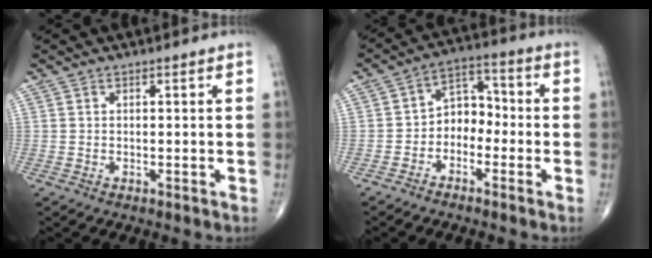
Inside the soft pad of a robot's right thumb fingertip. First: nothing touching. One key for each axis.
{"total": 6.8, "fx": -2.3, "fy": 5.0, "fz": 3.9, "tx": -0.031, "ty": 0.041, "tz": -0.057}